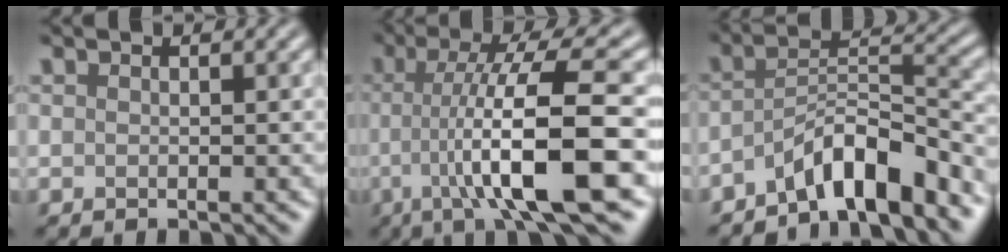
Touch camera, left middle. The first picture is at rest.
{"total": 10.1, "force": [-1.8, 1.8, 9.8], "torque": [-0.141, 0.006, -0.033]}
{"total": 6.7, "force": [-4.8, 1.5, 4.4], "torque": [-0.068, 0.012, -0.086]}